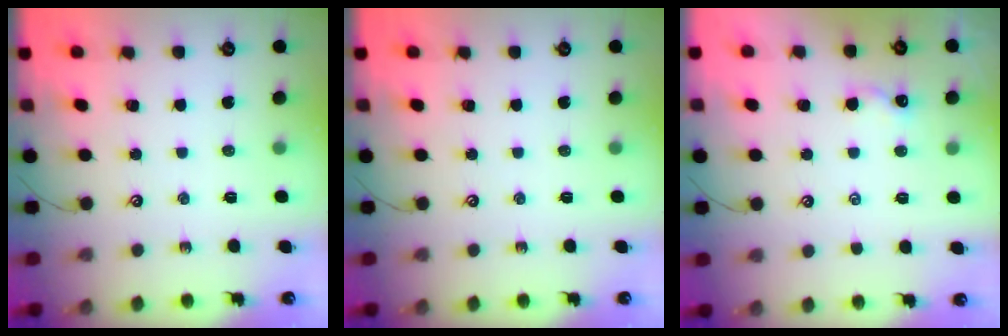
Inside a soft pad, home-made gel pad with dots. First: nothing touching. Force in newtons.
{"total": 0.0}
{"total": 2.3, "press": 2.2, "slide": 0.3}